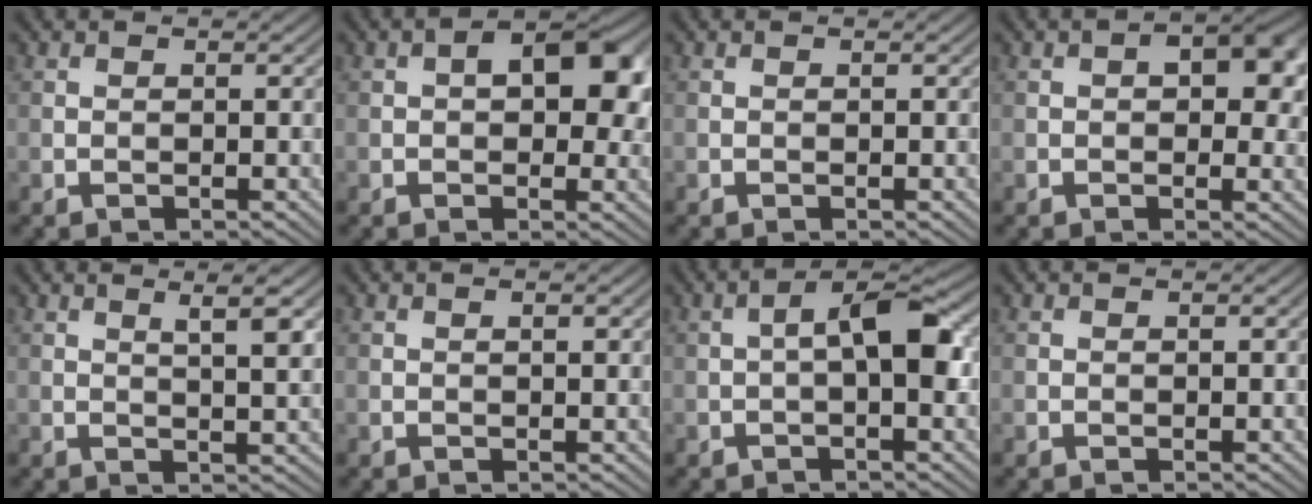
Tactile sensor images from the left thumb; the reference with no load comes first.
{"total": 6.7, "force": [1.1, 4.0, 5.3], "torque": [-0.065, 0.002, 0.012]}
{"total": 0.0}
{"total": 5.7, "force": [1.1, 3.3, 4.5], "torque": [-0.051, -0.003, 0.013]}
{"total": 3.7, "force": [1.8, 0.5, 3.2], "torque": [-0.049, -0.004, 0.035]}
{"total": 0.7, "force": [0.3, 0.1, 0.7], "torque": [-0.009, 0.002, 0.005]}
{"total": 5.3, "force": [-0.3, 1.7, 5.0], "torque": [-0.079, 0.018, -0.013]}
{"total": 0.0}